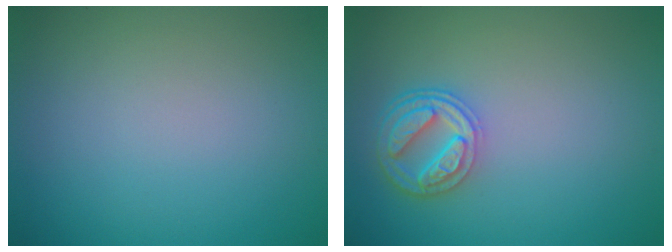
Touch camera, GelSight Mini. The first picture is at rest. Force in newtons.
{"total": 4.2, "press": 3.4, "slide": 2.4}